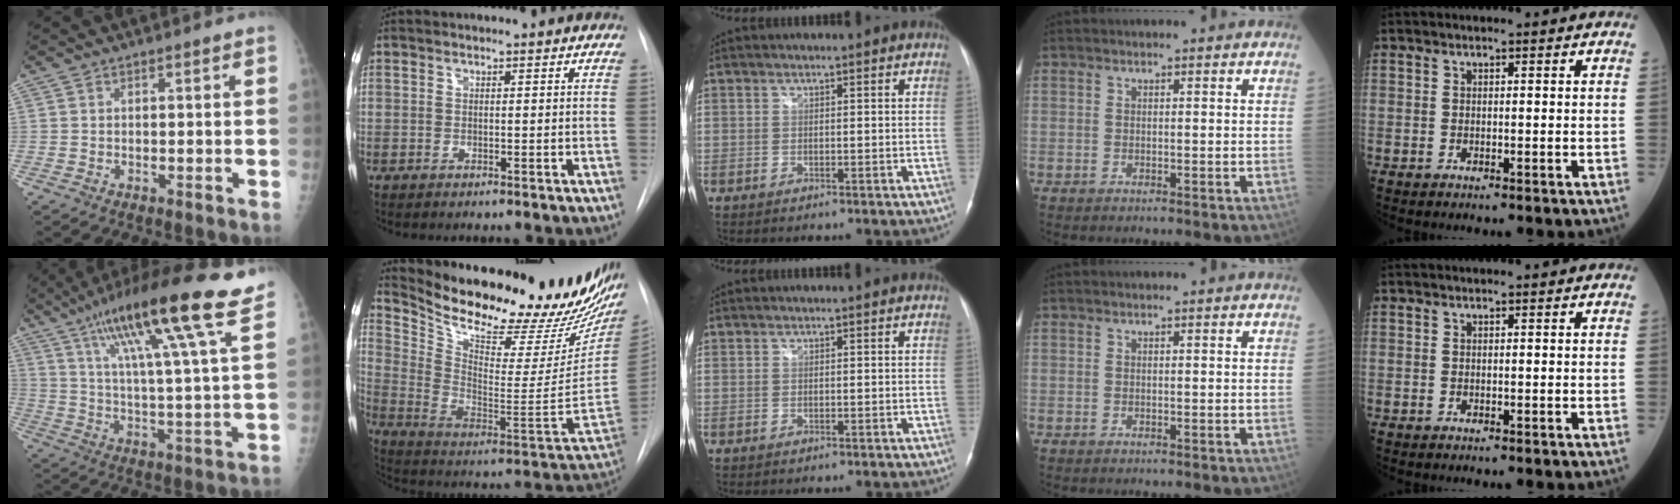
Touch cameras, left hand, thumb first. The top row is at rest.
{"thumb": {"total": 21.3, "force": [13.4, 1.2, 16.5], "torque": [-0.257, -0.031, 0.207]}, "index": {"total": 30.9, "force": [25.3, 6.7, 16.3], "torque": [-0.270, -0.068, 0.355]}}